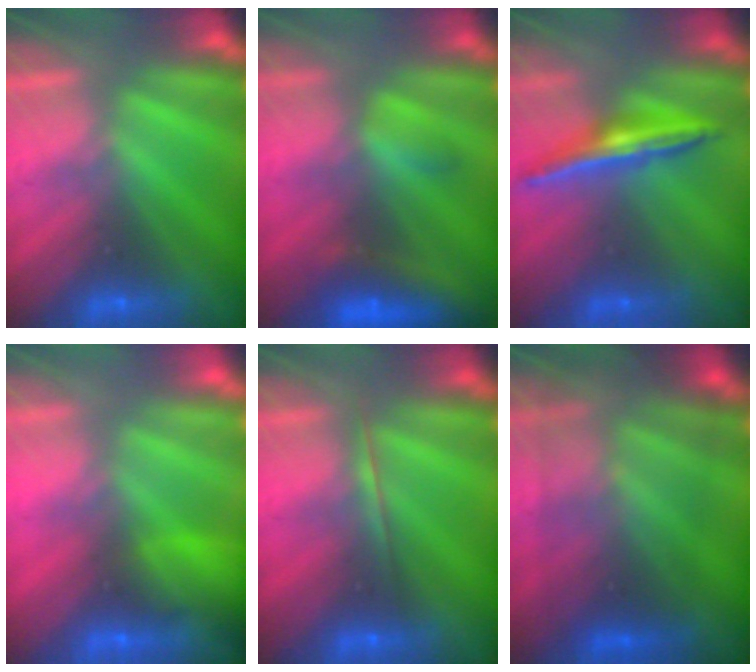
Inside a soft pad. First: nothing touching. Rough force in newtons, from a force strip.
{"total": 9.2}
{"total": 1.5}
{"total": 7.8}
{"total": 1.7}
{"total": 5.8}